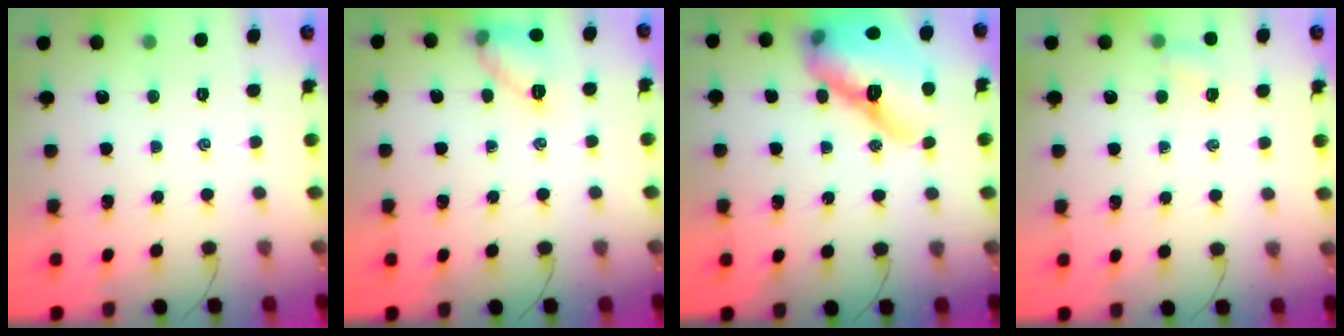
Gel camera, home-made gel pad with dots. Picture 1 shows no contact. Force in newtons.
{"total": 9.7, "press": 9.6, "slide": 1.4}
{"total": 19.7, "press": 18.9, "slide": 5.7}
{"total": 2.5, "press": 2.3, "slide": 0.9}